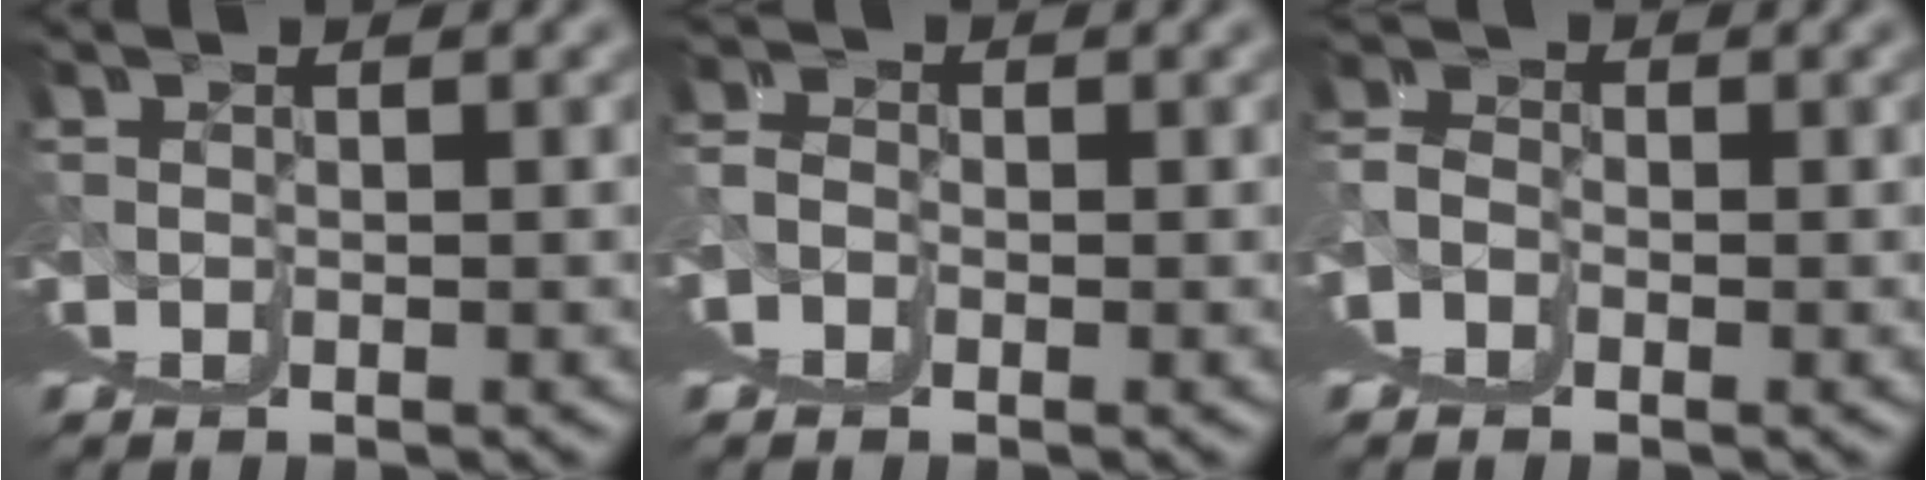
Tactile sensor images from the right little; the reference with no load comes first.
{"total": 1.8, "force": [1.4, 0.9, 0.4], "torque": [-0.007, 0.001, 0.021]}
{"total": 2.6, "force": [1.4, 1.7, 1.3], "torque": [-0.024, -0.002, 0.022]}